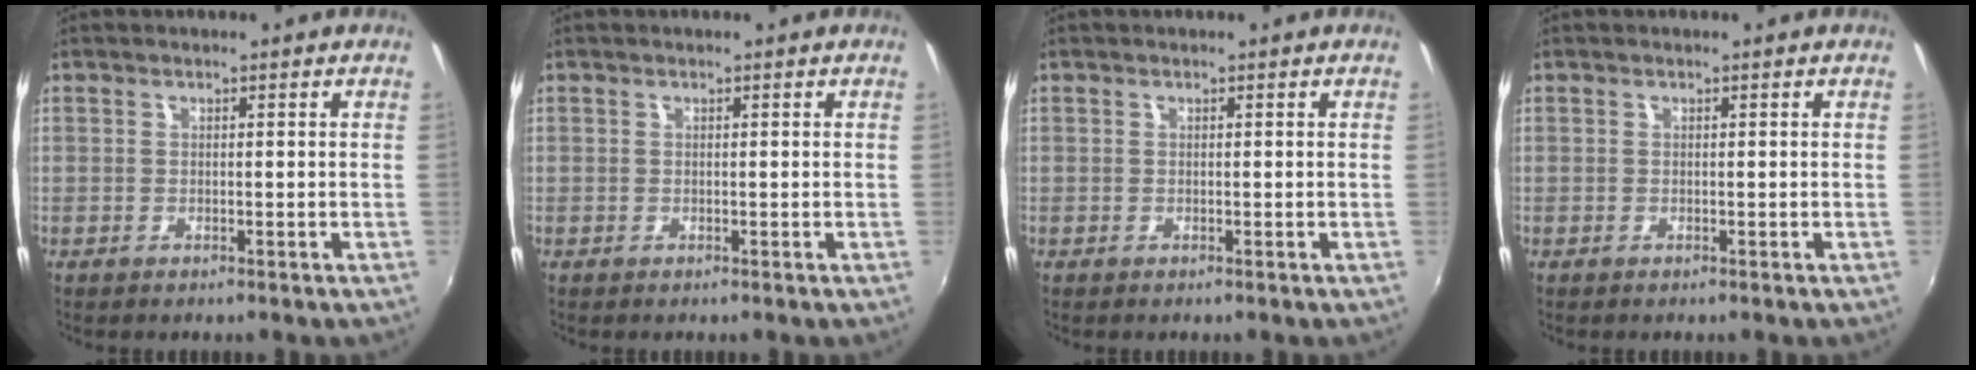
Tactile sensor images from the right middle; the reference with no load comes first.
{"total": 0.0}
{"total": 0.0}
{"total": 0.0}